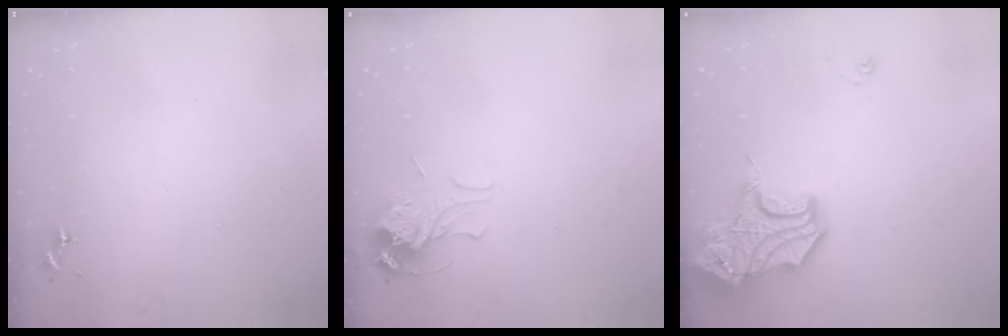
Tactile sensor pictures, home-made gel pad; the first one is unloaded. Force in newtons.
{"total": 7.1, "press": 7.1, "slide": 0.2}
{"total": 17.1, "press": 16.9, "slide": 2.2}